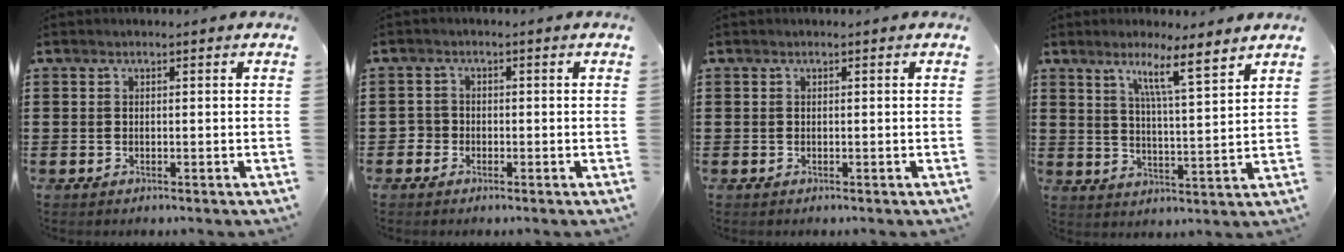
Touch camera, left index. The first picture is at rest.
{"total": 1.6, "force": [-0.8, 1.4, 0.1], "torque": [-0.008, 0.003, -0.020]}
{"total": 0.0}
{"total": 7.5, "force": [5.4, 0.0, 5.2], "torque": [-0.092, -0.027, 0.085]}